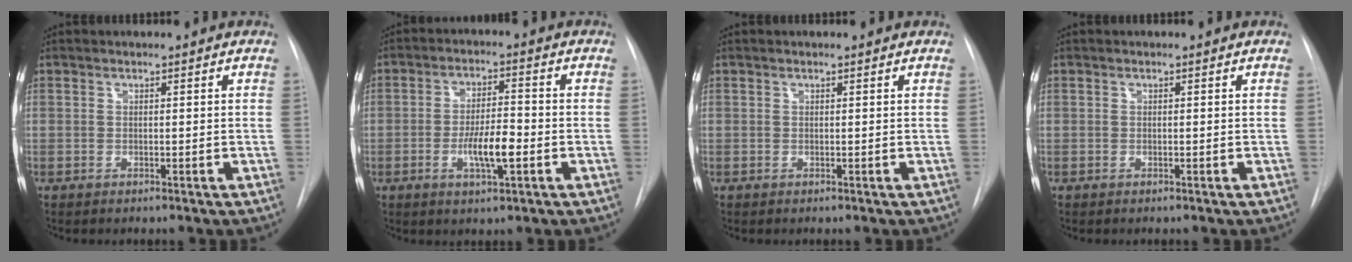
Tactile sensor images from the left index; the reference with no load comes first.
{"total": 6.6, "force": [-1.9, 1.5, 6.1], "torque": [-0.113, -0.001, -0.033]}
{"total": 0.0}
{"total": 0.0}